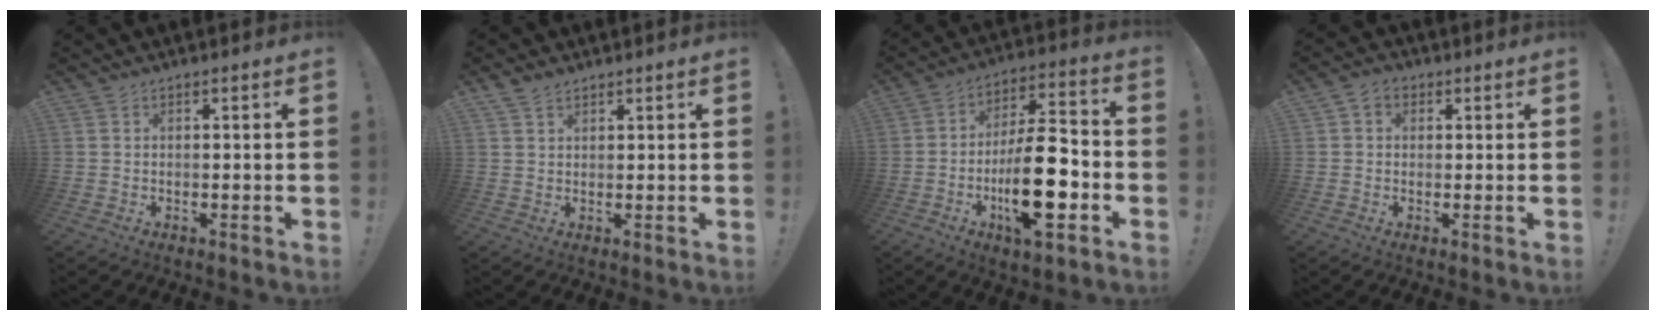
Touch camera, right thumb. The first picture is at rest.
{"total": 2.7, "force": [2.1, 1.3, 1.1], "torque": [-0.025, -0.007, 0.041]}
{"total": 19.0, "force": [-5.7, 6.9, 16.8], "torque": [-0.295, 0.021, -0.090]}
{"total": 3.9, "force": [1.3, 3.1, 2.0], "torque": [-0.035, 0.003, 0.025]}